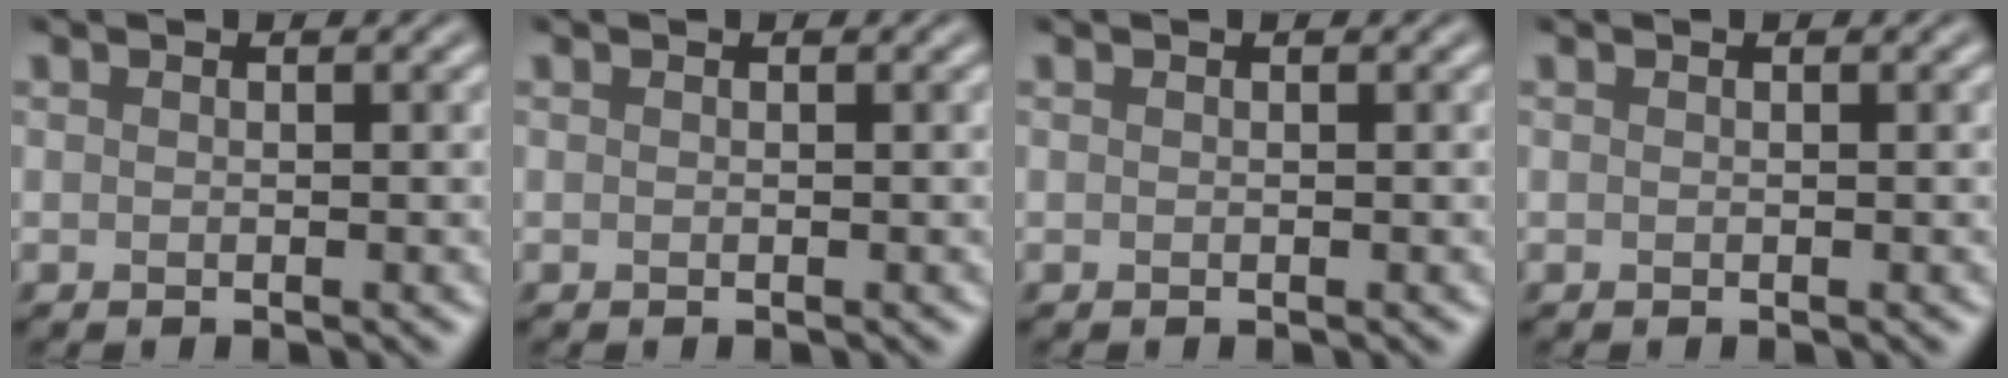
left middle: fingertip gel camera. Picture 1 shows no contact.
{"total": 0.0}
{"total": 0.0}
{"total": 0.0}